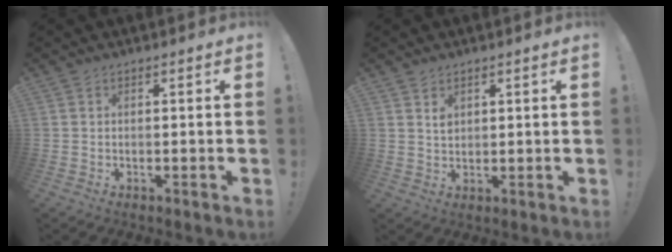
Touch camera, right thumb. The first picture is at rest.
{"total": 2.5, "force": [1.6, 1.7, 0.8], "torque": [-0.003, -0.012, 0.026]}